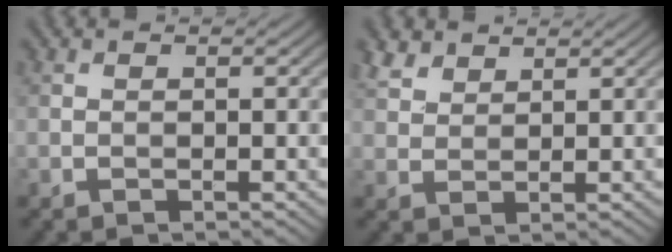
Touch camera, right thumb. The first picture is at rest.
{"total": 3.3, "force": [2.5, 1.6, 1.3], "torque": [-0.036, 0.006, 0.058]}